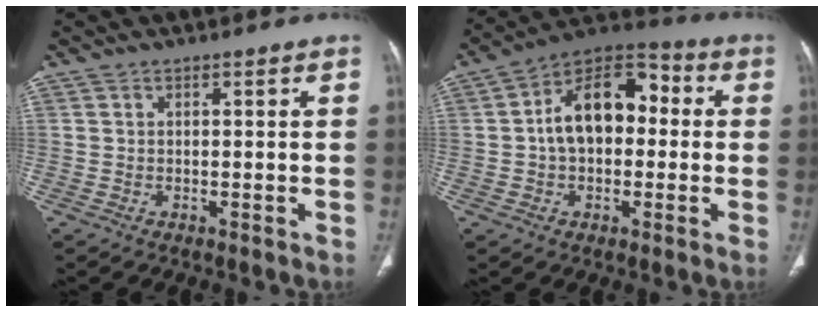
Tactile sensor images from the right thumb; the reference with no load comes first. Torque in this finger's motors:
{"motor_torque": [1.12, 2.69, 1.30, -0.15, 0.16]}